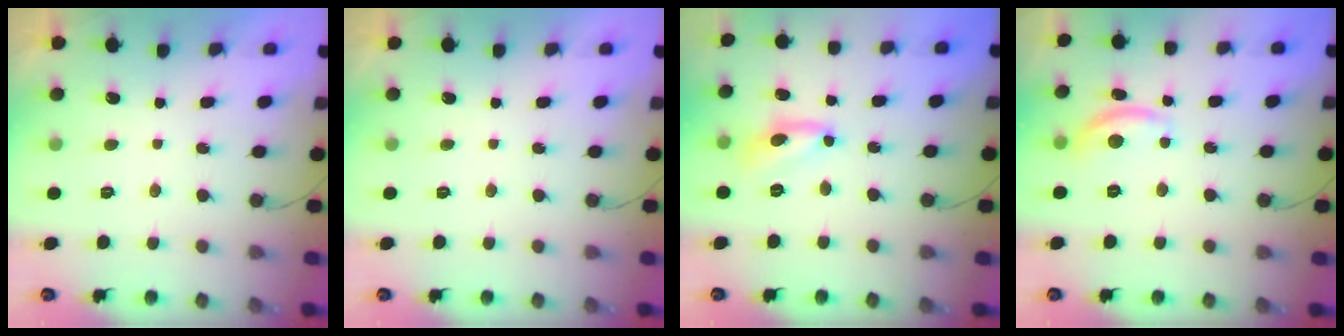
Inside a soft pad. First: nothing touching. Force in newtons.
{"total": 0.0}
{"total": 8.4, "press": 8.4, "slide": 0.7}
{"total": 10.3, "press": 10.3, "slide": 0.4}